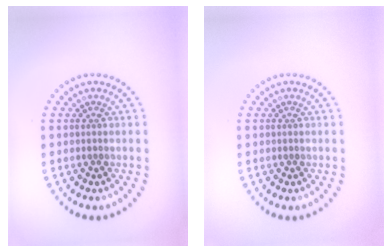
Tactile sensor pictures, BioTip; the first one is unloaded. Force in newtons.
{"total": 0.0}